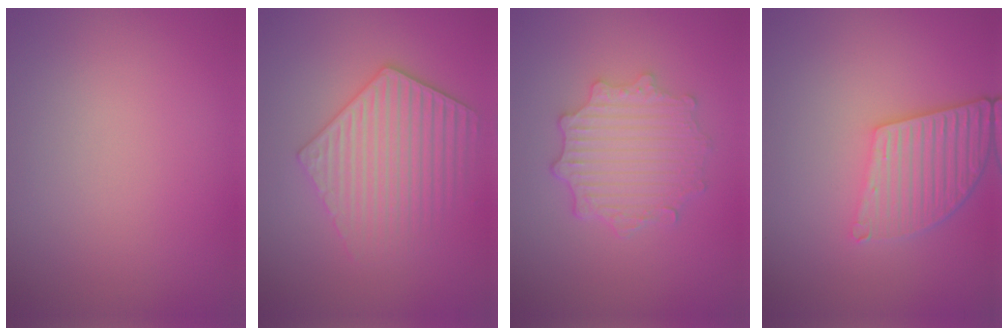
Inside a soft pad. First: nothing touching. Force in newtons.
{"total": 4.3, "press": 3.9, "slide": 1.8}
{"total": 4.7, "press": 3.8, "slide": 2.7}
{"total": 5.1, "press": 3.8, "slide": 3.3}